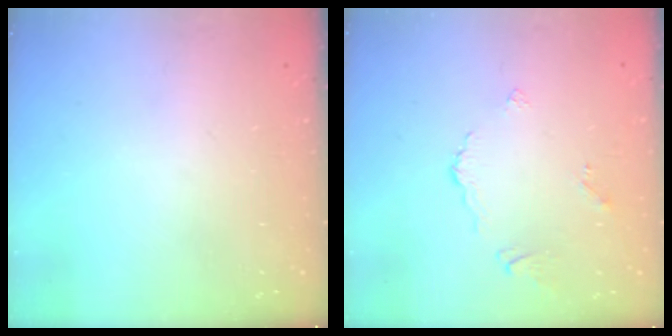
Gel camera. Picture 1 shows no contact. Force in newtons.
{"total": 3.0, "press": 2.9, "slide": 0.6}